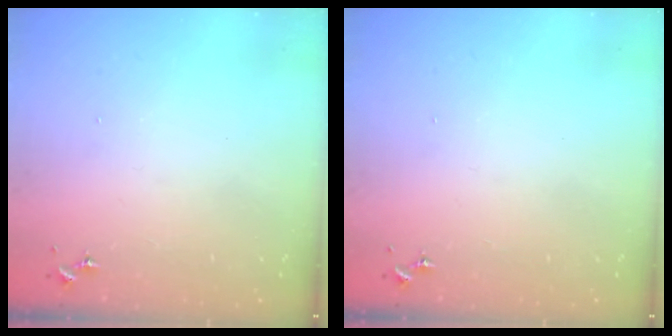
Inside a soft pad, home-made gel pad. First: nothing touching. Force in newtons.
{"total": 0.0}